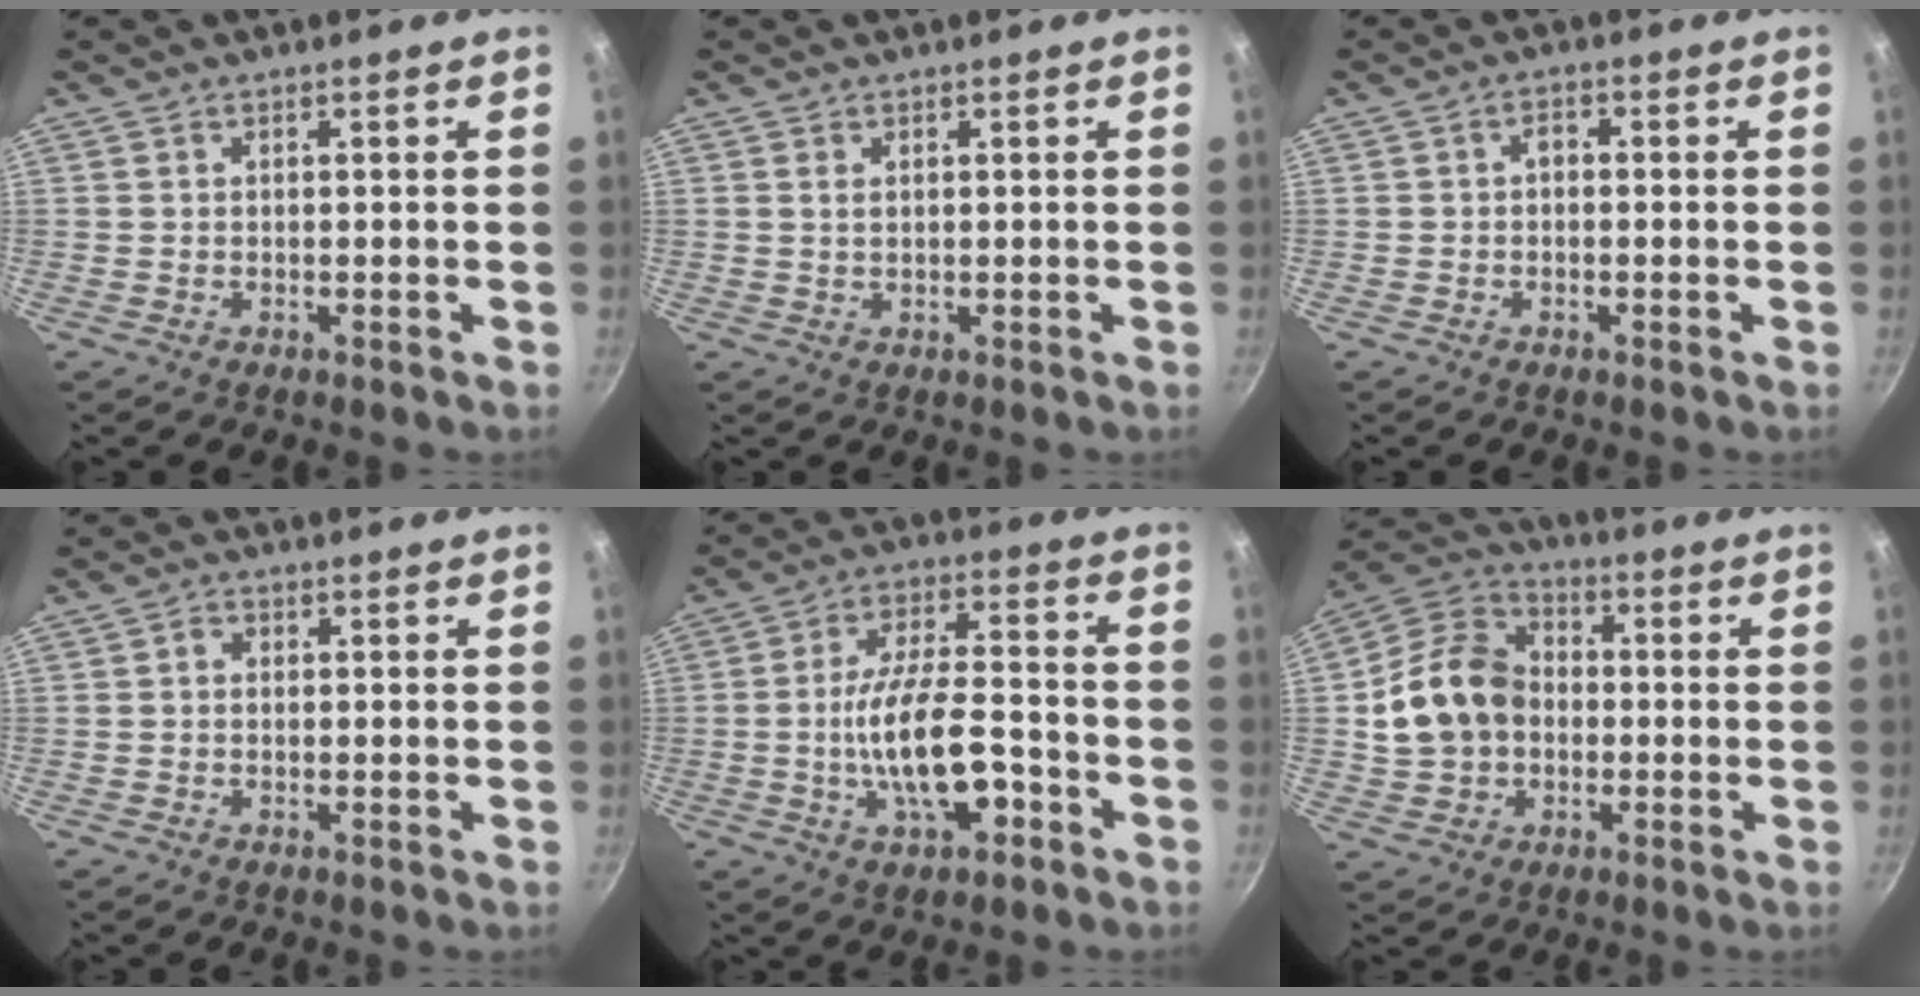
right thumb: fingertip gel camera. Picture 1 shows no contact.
{"total": 1.2, "force": [0.4, 0.7, 0.9], "torque": [-0.015, 0.001, 0.008]}
{"total": 1.7, "force": [-0.3, 1.1, 1.2], "torque": [-0.019, 0.011, -0.008]}
{"total": 1.4, "force": [0.0, 1.2, 0.8], "torque": [-0.013, 0.007, -0.003]}
{"total": 13.8, "force": [-4.3, 5.9, 11.8], "torque": [-0.194, 0.032, -0.073]}
{"total": 14.5, "force": [-0.4, 11.4, 8.9], "torque": [-0.140, 0.030, -0.019]}